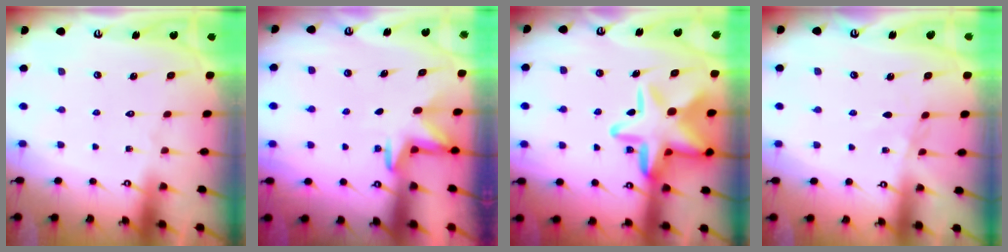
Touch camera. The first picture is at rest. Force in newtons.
{"total": 3.0, "press": 3.0, "slide": 0.4}
{"total": 18.0, "press": 17.9, "slide": 2.0}
{"total": 2.5, "press": 2.5, "slide": 0.5}